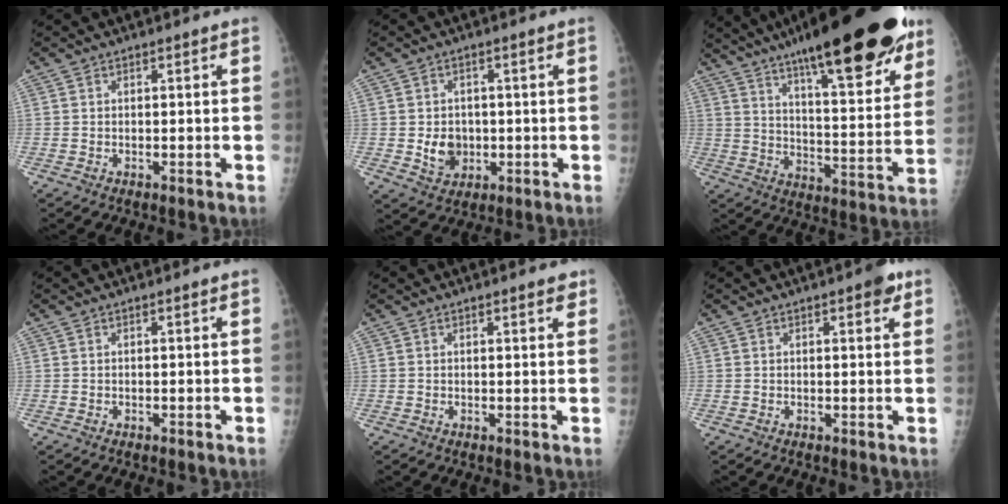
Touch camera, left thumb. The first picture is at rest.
{"total": 5.4, "force": [-0.5, 4.5, 2.9], "torque": [-0.027, 0.001, 0.000]}
{"total": 30.8, "force": [20.8, 7.3, 21.5], "torque": [-0.295, -0.061, 0.302]}
{"total": 0.0}
{"total": 1.8, "force": [1.3, 0.5, 1.2], "torque": [-0.010, -0.004, 0.014]}
{"total": 3.3, "force": [1.9, 1.1, 2.5], "torque": [-0.023, -0.004, 0.018]}